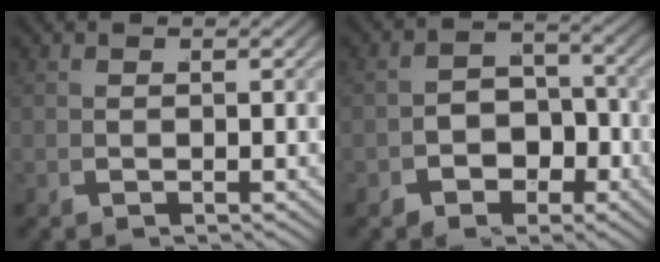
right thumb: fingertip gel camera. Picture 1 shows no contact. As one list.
[{"total": 4.7, "force": [-1.7, 3.9, 2.1], "torque": [-0.035, -0.013, -0.025]}]